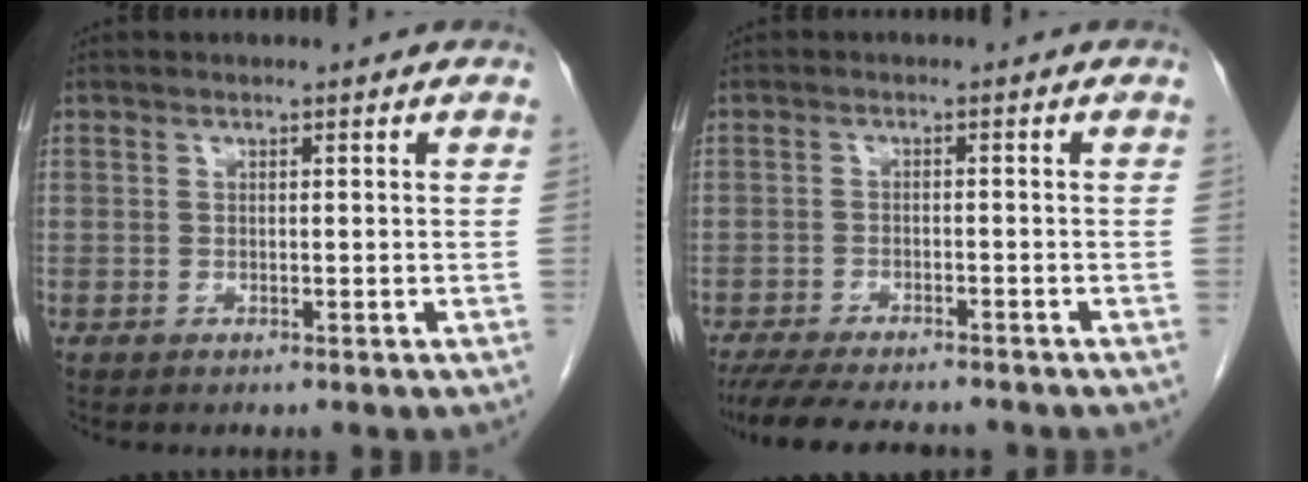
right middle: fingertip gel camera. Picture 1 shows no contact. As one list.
[{"total": 11.5, "force": [-10.1, 2.3, 5.0], "torque": [-0.085, -0.013, -0.146]}]